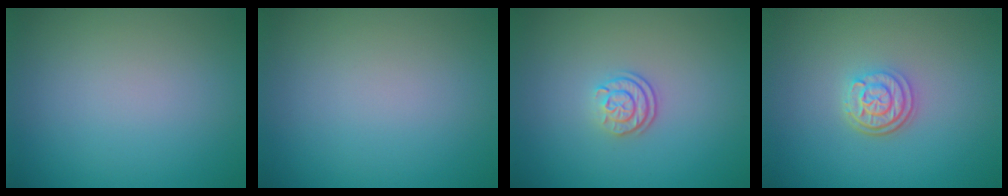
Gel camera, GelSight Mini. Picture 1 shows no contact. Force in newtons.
{"total": 0.0}
{"total": 2.3, "press": 1.7, "slide": 1.5}
{"total": 2.9, "press": 2.4, "slide": 1.7}